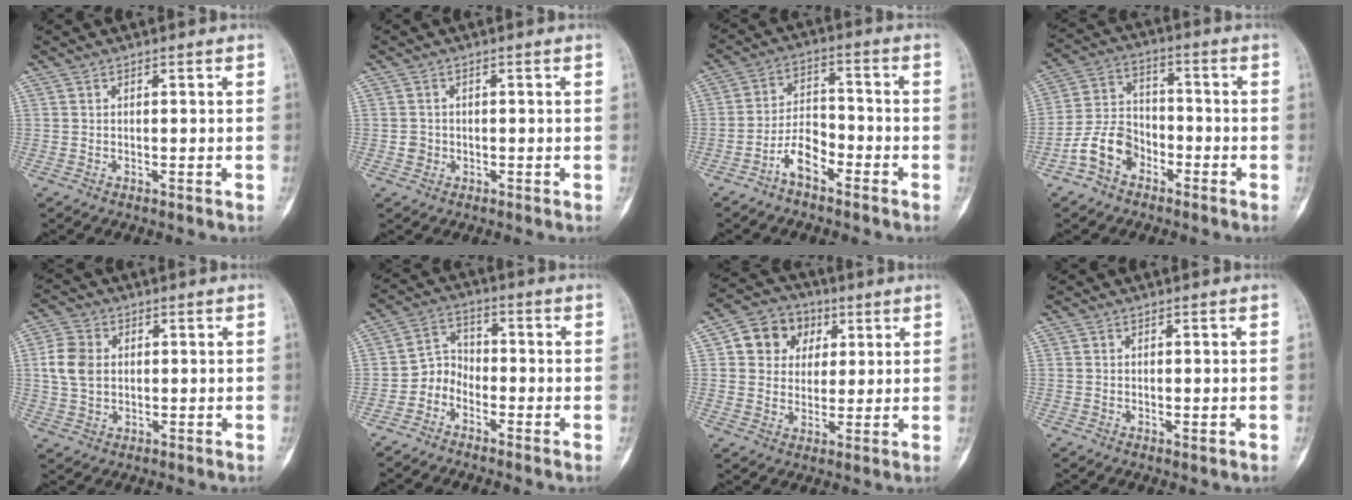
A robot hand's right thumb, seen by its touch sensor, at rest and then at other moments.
{"total": 1.6, "force": [-0.4, 1.5, 0.4], "torque": [0.000, 0.006, -0.006]}
{"total": 6.8, "force": [-4.2, 3.2, 4.2], "torque": [-0.070, 0.038, -0.084]}
{"total": 9.0, "force": [-4.7, 6.3, 4.4], "torque": [-0.072, 0.042, -0.097]}
{"total": 7.1, "force": [0.9, 5.4, 4.5], "torque": [-0.083, 0.003, 0.018]}
{"total": 4.6, "force": [-2.7, 3.5, 1.4], "torque": [-0.004, 0.029, -0.065]}
{"total": 10.0, "force": [3.3, 8.6, 3.9], "torque": [-0.026, -0.003, 0.050]}
{"total": 1.3, "force": [-0.3, 0.4, 1.2], "torque": [-0.017, -0.004, -0.002]}